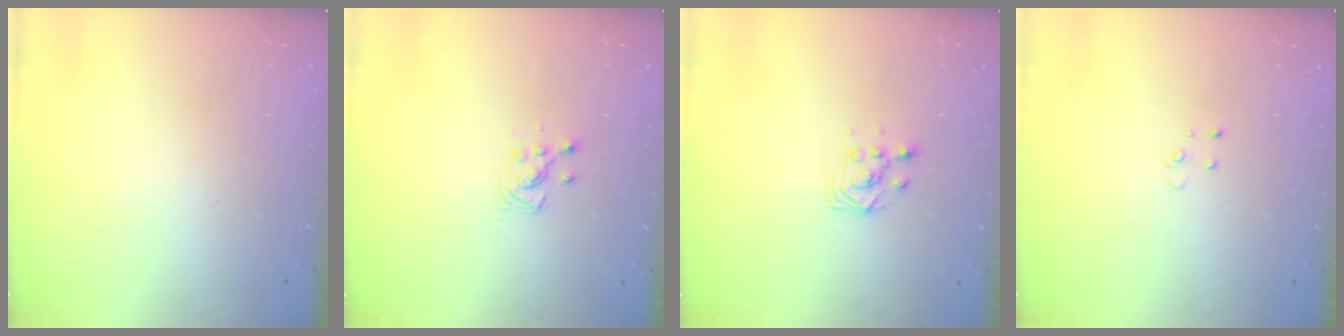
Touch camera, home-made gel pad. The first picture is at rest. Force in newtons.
{"total": 4.0, "press": 4.0, "slide": 0.4}
{"total": 2.8, "press": 2.8, "slide": 0.3}
{"total": 2.6, "press": 2.6, "slide": 0.2}